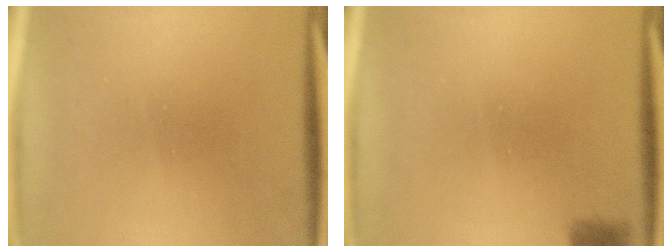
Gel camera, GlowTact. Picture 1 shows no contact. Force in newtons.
{"total": 2.9}